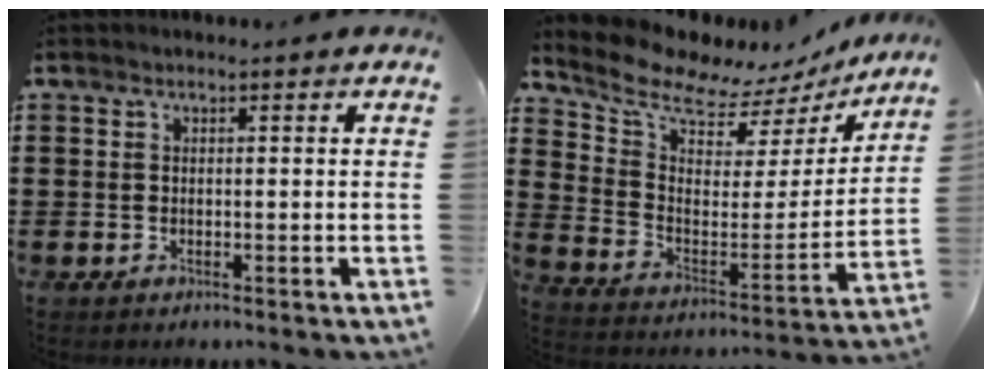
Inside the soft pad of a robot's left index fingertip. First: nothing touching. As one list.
[{"total": 8.4, "force": [7.6, 2.9, 2.1], "torque": [-0.081, -0.063, 0.128]}]